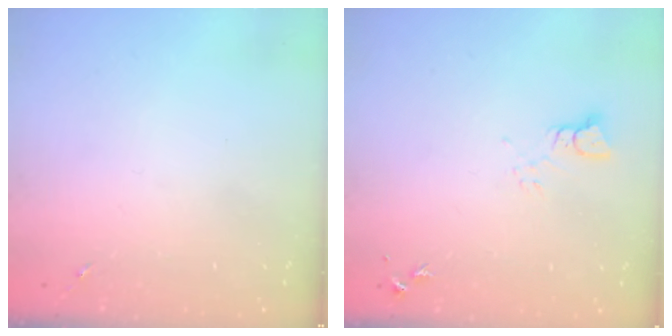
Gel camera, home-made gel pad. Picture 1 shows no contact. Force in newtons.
{"total": 3.0, "press": 3.0, "slide": 0.2}